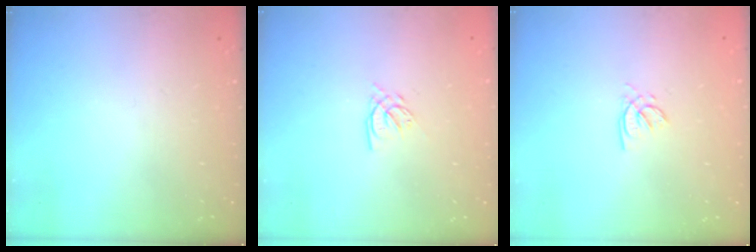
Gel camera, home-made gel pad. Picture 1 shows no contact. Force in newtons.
{"total": 3.4, "press": 3.4, "slide": 0.2}
{"total": 1.4, "press": 1.4, "slide": 0.2}